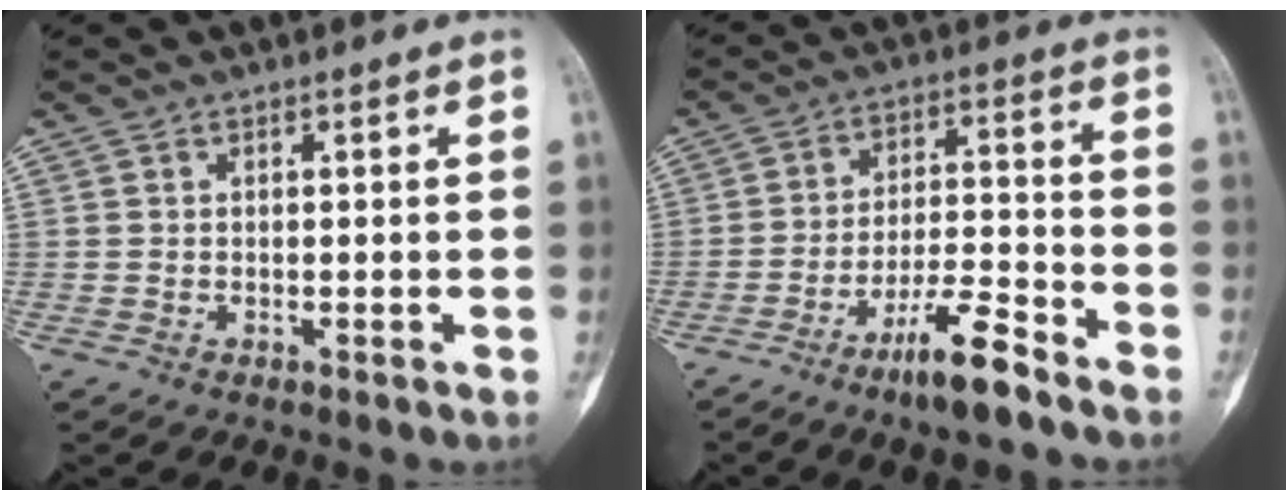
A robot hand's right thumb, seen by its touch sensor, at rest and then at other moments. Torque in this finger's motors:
{"motor_torque": [2.51, 1.53, 1.13, -1.65, 0.25]}